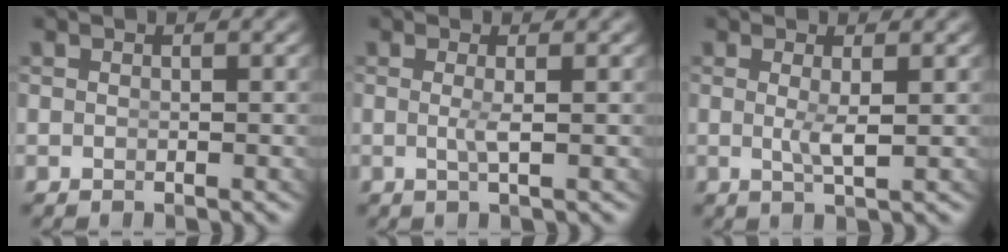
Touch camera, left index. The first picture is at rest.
{"total": 1.3, "force": [-0.2, -0.6, 1.1], "torque": [-0.031, -0.013, 0.006]}
{"total": 1.8, "force": [0.1, -0.4, 1.7], "torque": [-0.039, -0.016, 0.012]}